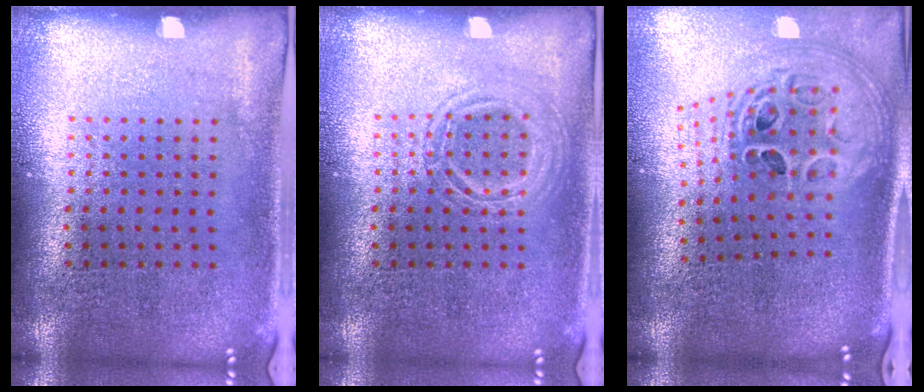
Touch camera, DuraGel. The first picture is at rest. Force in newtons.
{"total": 1.9, "press": 1.9, "slide": 0.2}
{"total": 1.9, "press": 1.5, "slide": 1.1}